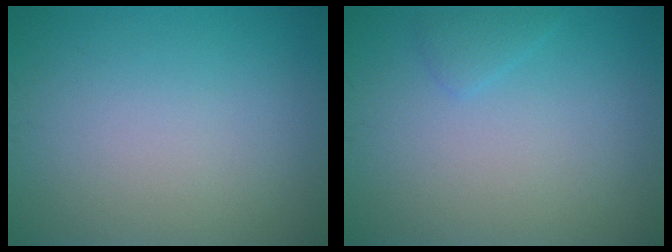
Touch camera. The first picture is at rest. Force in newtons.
{"total": 1.0, "press": 1.0, "slide": 0.1}